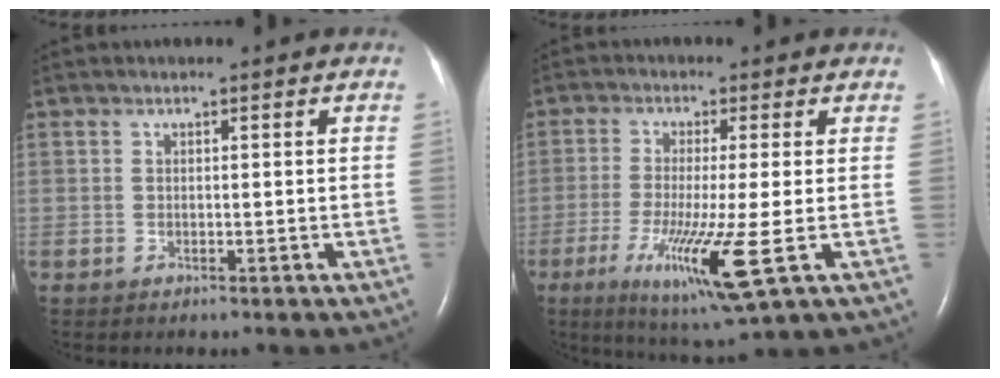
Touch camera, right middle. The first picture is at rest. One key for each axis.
{"total": 10.9, "fx": -3.6, "fy": -0.3, "fz": 10.3, "tx": -0.203, "ty": -0.042, "tz": -0.061}